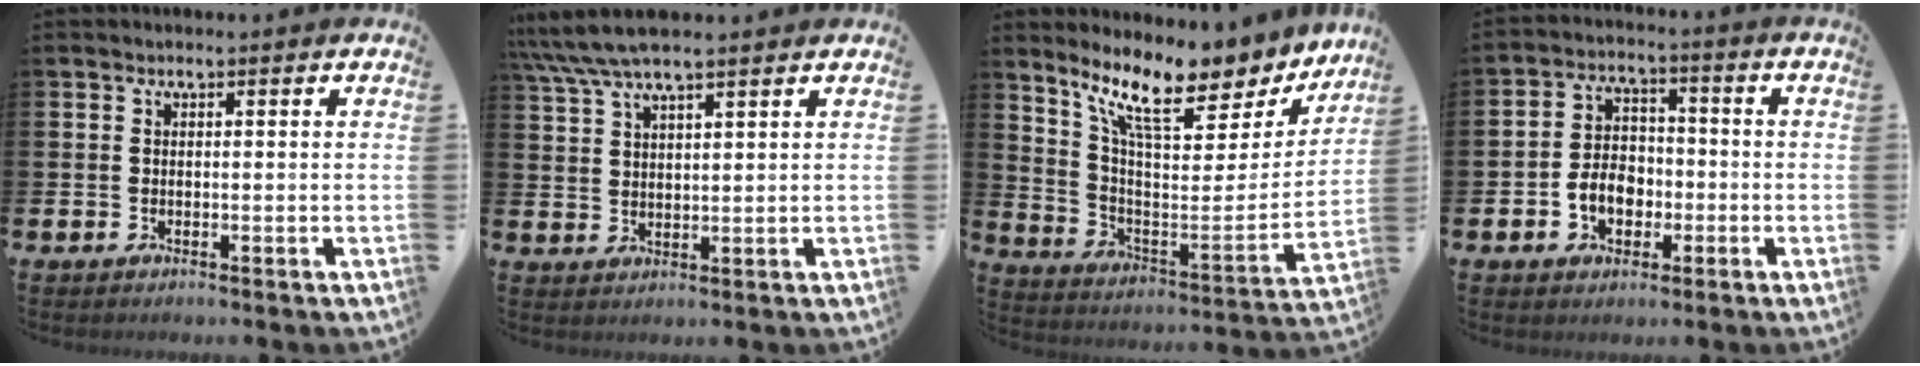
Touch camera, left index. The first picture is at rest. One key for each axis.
{"total": 5.8, "fx": 5.1, "fy": 0.9, "fz": 2.6, "tx": -0.067, "ty": -0.013, "tz": 0.093}
{"total": 11.4, "fx": 9.3, "fy": 3.3, "fz": 5.7, "tx": -0.132, "ty": -0.070, "tz": 0.156}
{"total": 5.4, "fx": -1.8, "fy": 3.9, "fz": 3.2, "tx": -0.050, "ty": 0.008, "tz": -0.039}